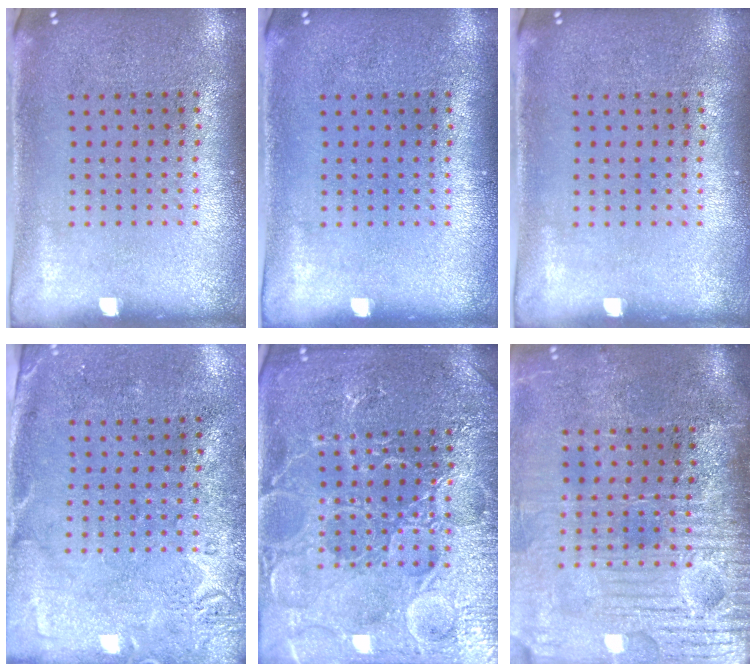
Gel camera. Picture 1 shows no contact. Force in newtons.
{"total": 0.0}
{"total": 0.0}
{"total": 2.7, "press": 2.2, "slide": 1.7}
{"total": 5.0, "press": 5.0, "slide": 0.7}
{"total": 4.6, "press": 4.0, "slide": 2.2}